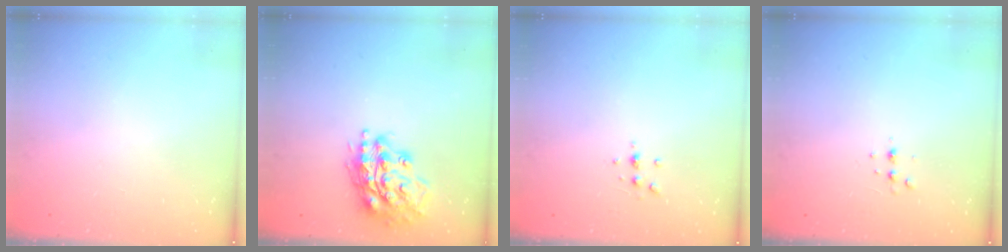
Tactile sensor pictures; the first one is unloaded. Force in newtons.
{"total": 18.0, "press": 17.8, "slide": 2.5}
{"total": 6.1, "press": 6.1, "slide": 0.7}
{"total": 3.5, "press": 3.4, "slide": 0.5}